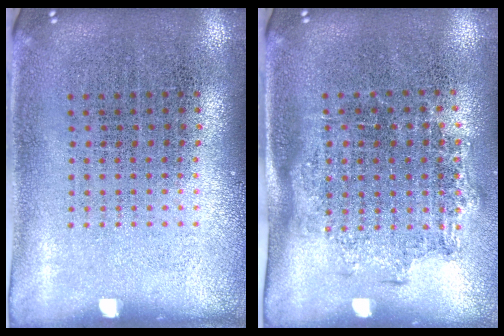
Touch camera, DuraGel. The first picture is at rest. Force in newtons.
{"total": 1.3, "press": 1.0, "slide": 0.8}